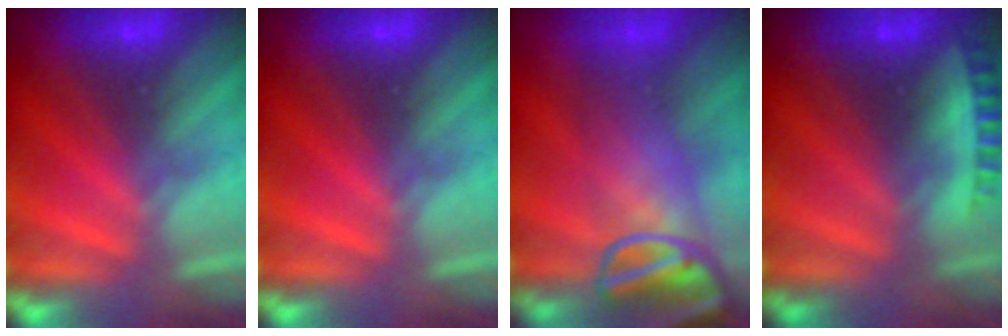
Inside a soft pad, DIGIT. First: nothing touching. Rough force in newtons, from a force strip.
{"total": 0.0}
{"total": 8.5}
{"total": 2.6}